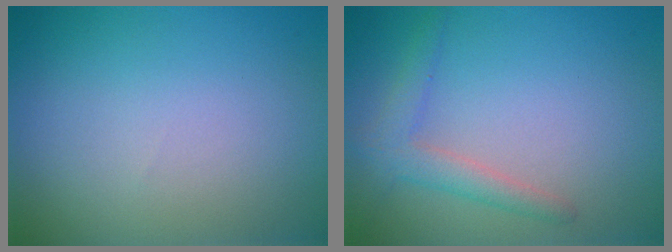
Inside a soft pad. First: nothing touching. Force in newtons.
{"total": 2.6, "press": 2.6, "slide": 0.0}